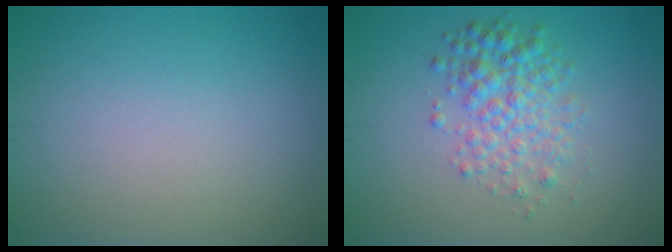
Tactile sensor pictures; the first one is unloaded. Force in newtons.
{"total": 3.7, "press": 3.7, "slide": 0.1}